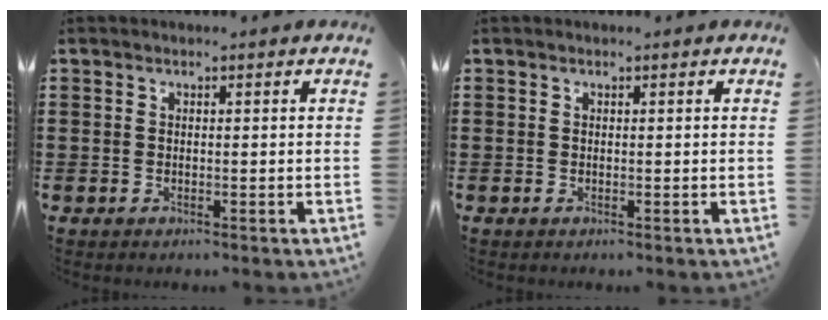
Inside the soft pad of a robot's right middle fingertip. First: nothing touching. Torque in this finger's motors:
{"motor_torque": [-0.08, -0.08, 0.00, -0.01]}